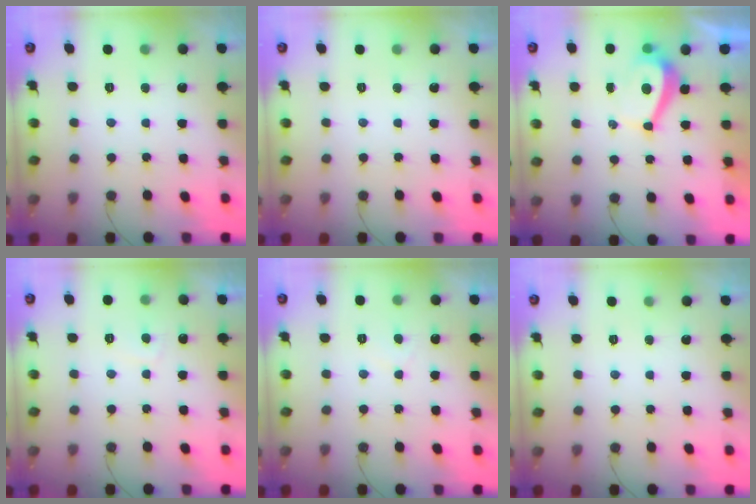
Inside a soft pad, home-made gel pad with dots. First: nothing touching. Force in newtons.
{"total": 0.0}
{"total": 4.9, "press": 4.9, "slide": 0.3}
{"total": 2.1, "press": 2.0, "slide": 0.6}
{"total": 3.0, "press": 3.0, "slide": 0.5}
{"total": 0.0}